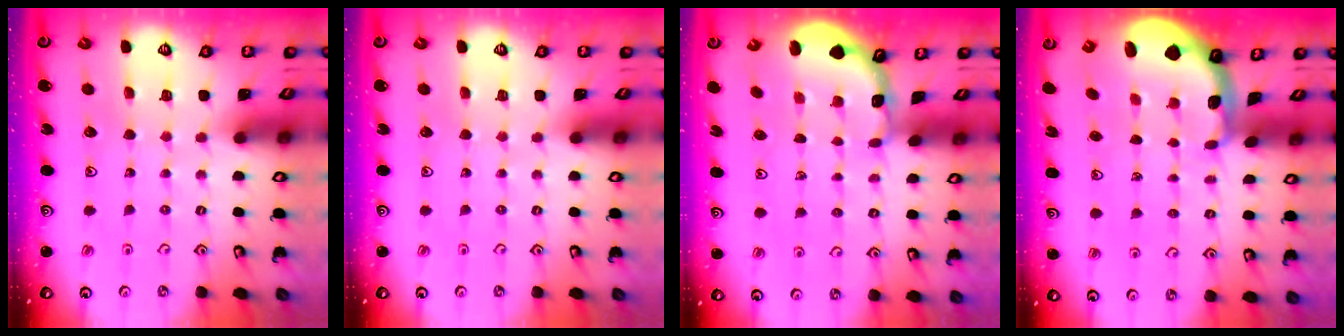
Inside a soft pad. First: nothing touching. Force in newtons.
{"total": 0.0}
{"total": 1.9, "press": 1.9, "slide": 0.3}
{"total": 1.7, "press": 1.6, "slide": 0.4}